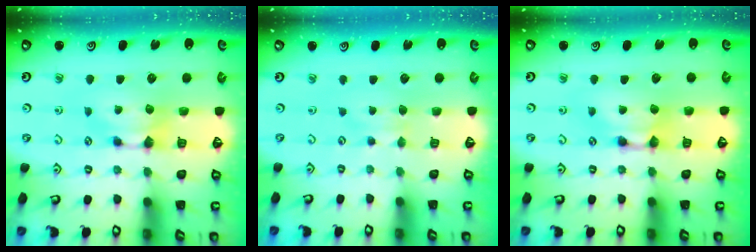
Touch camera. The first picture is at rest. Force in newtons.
{"total": 2.1, "press": 2.0, "slide": 0.4}
{"total": 2.0, "press": 2.0, "slide": 0.1}